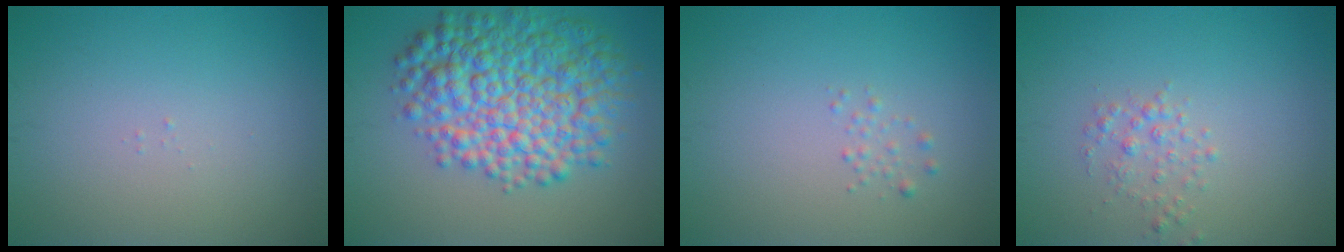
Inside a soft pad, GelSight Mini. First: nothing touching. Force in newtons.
{"total": 9.7, "press": 9.7, "slide": 0.1}
{"total": 0.8, "press": 0.8, "slide": 0.0}
{"total": 1.5, "press": 1.5, "slide": 0.0}